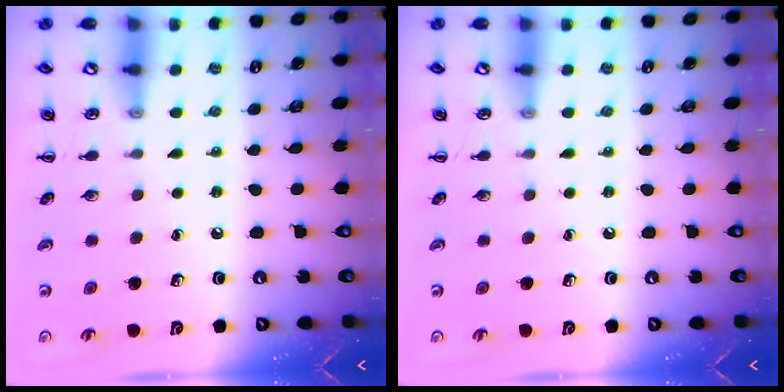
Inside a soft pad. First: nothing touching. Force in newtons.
{"total": 0.0}